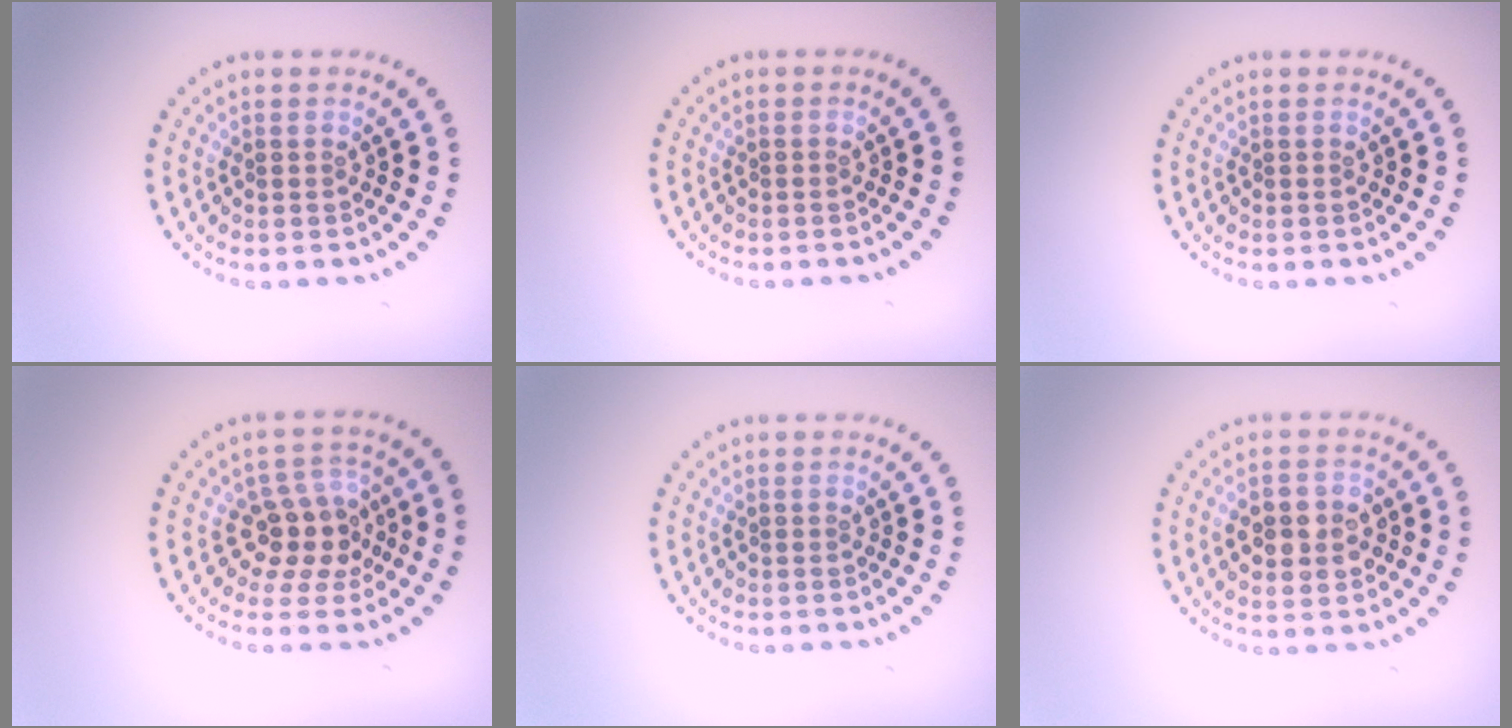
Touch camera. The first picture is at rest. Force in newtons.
{"total": 0.0}
{"total": 0.0}
{"total": 3.7, "press": 3.4, "slide": 1.5}
{"total": 0.0}
{"total": 3.9, "press": 3.9, "slide": 0.5}